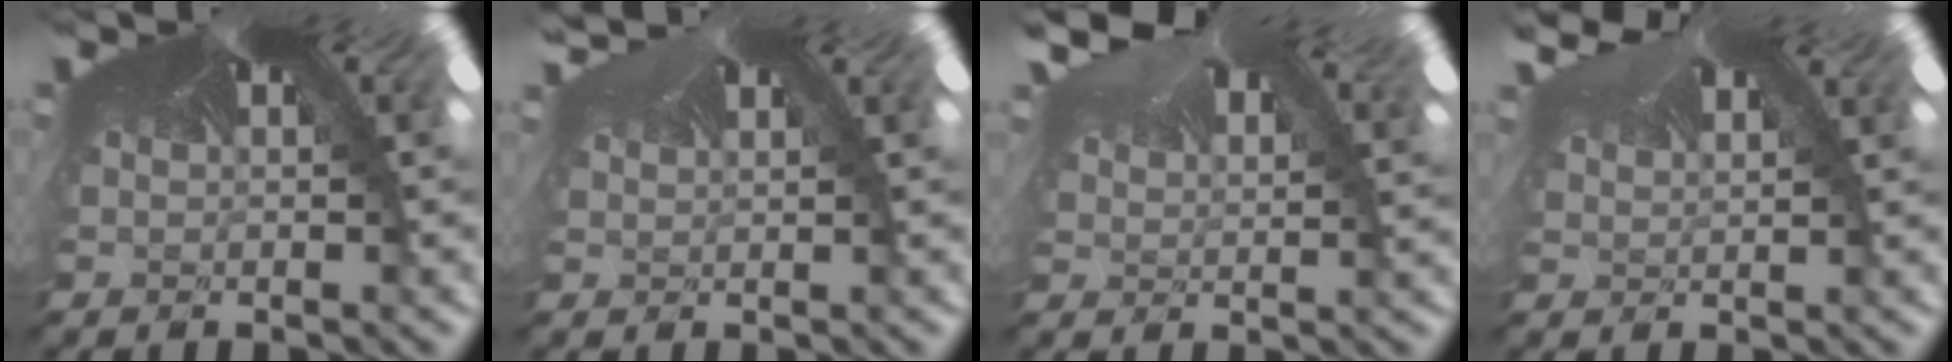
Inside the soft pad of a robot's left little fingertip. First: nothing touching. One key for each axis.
{"total": 0.9, "fx": 0.6, "fy": -0.1, "fz": -0.7, "tx": -0.009, "ty": 0.001, "tz": 0.010}
{"total": 2.7, "fx": 2.6, "fy": 0.7, "fz": 0.0, "tx": -0.030, "ty": 0.002, "tz": 0.043}
{"total": 1.7, "fx": 1.1, "fy": -0.4, "fz": -1.2, "tx": -0.005, "ty": -0.003, "tz": 0.022}